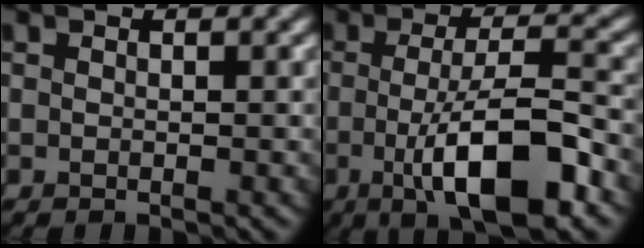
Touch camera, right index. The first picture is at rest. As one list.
[{"total": 9.5, "force": [-2.6, 2.4, 8.8], "torque": [-0.135, 0.001, -0.048]}]